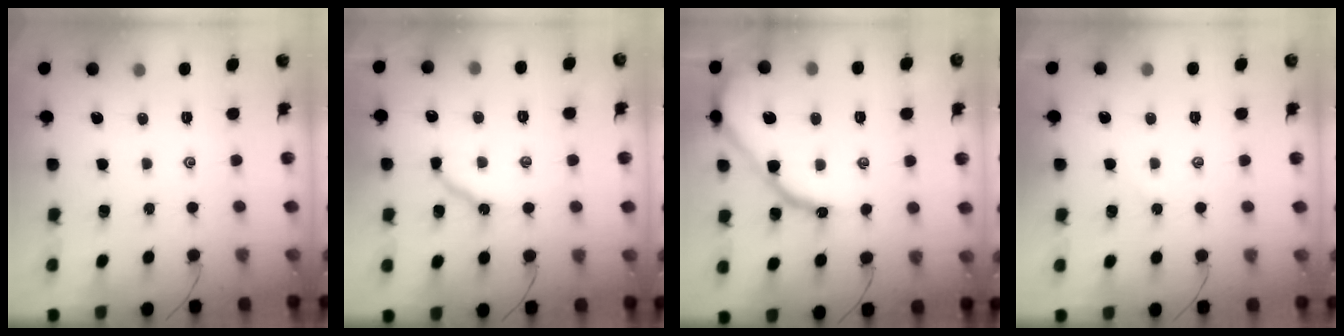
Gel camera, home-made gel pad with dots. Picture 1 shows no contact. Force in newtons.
{"total": 8.8, "press": 8.8, "slide": 0.9}
{"total": 12.8, "press": 12.7, "slide": 1.6}
{"total": 1.8, "press": 1.7, "slide": 0.3}